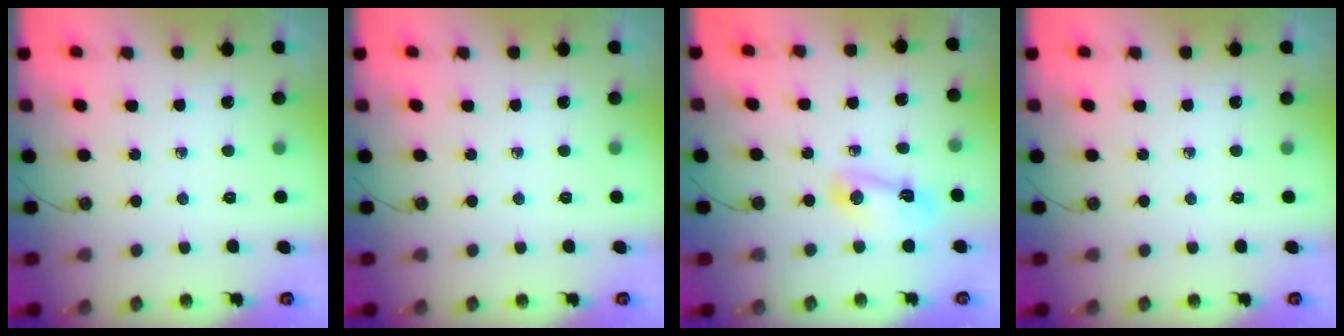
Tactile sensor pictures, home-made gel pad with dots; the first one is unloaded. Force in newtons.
{"total": 0.0}
{"total": 4.8, "press": 4.7, "slide": 1.0}
{"total": 0.0}